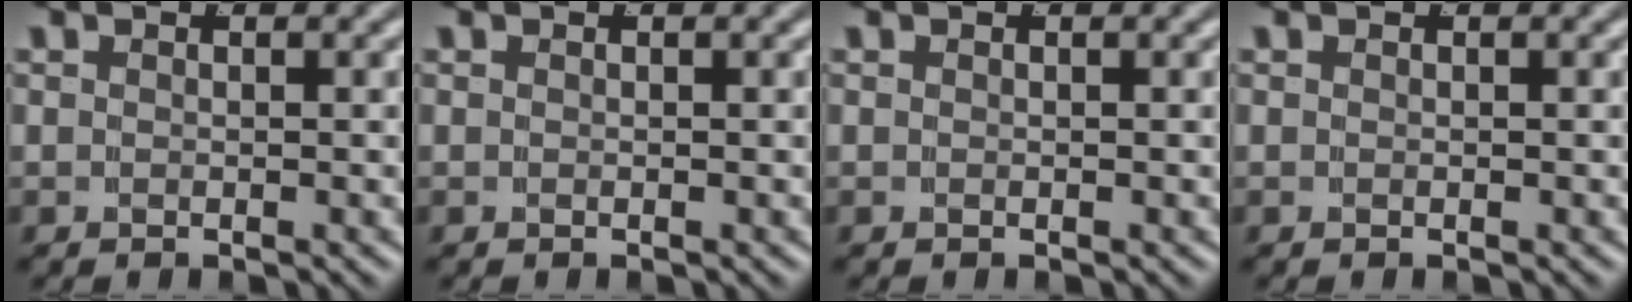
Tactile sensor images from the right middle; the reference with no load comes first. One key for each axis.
{"total": 0.0}
{"total": 0.0}
{"total": 0.0}